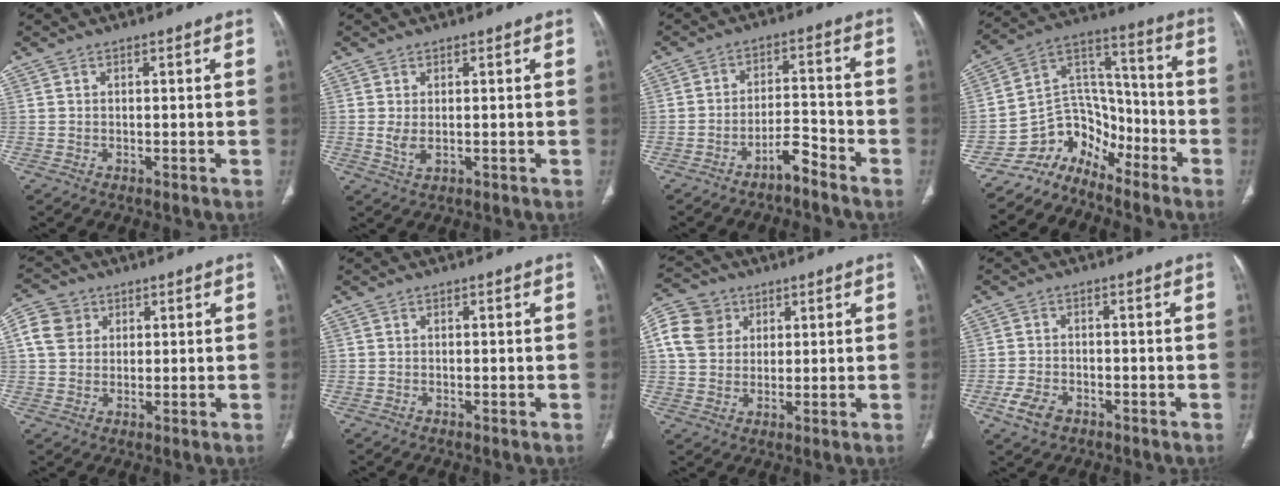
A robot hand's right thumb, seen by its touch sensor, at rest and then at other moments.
{"total": 2.3, "force": [0.0, 1.1, 2.0], "torque": [-0.043, -0.008, 0.004]}
{"total": 4.6, "force": [-3.8, 1.2, 2.4], "torque": [-0.037, 0.041, -0.068]}
{"total": 10.9, "force": [-8.6, 6.6, 1.2], "torque": [0.024, 0.123, -0.169]}
{"total": 6.4, "force": [2.1, 5.6, 2.4], "torque": [-0.026, 0.002, 0.037]}
{"total": 0.0}
{"total": 9.7, "force": [3.3, 8.2, 4.0], "torque": [-0.062, 0.001, 0.058]}
{"total": 4.8, "force": [-2.6, 2.9, 2.8], "torque": [-0.057, 0.010, -0.047]}